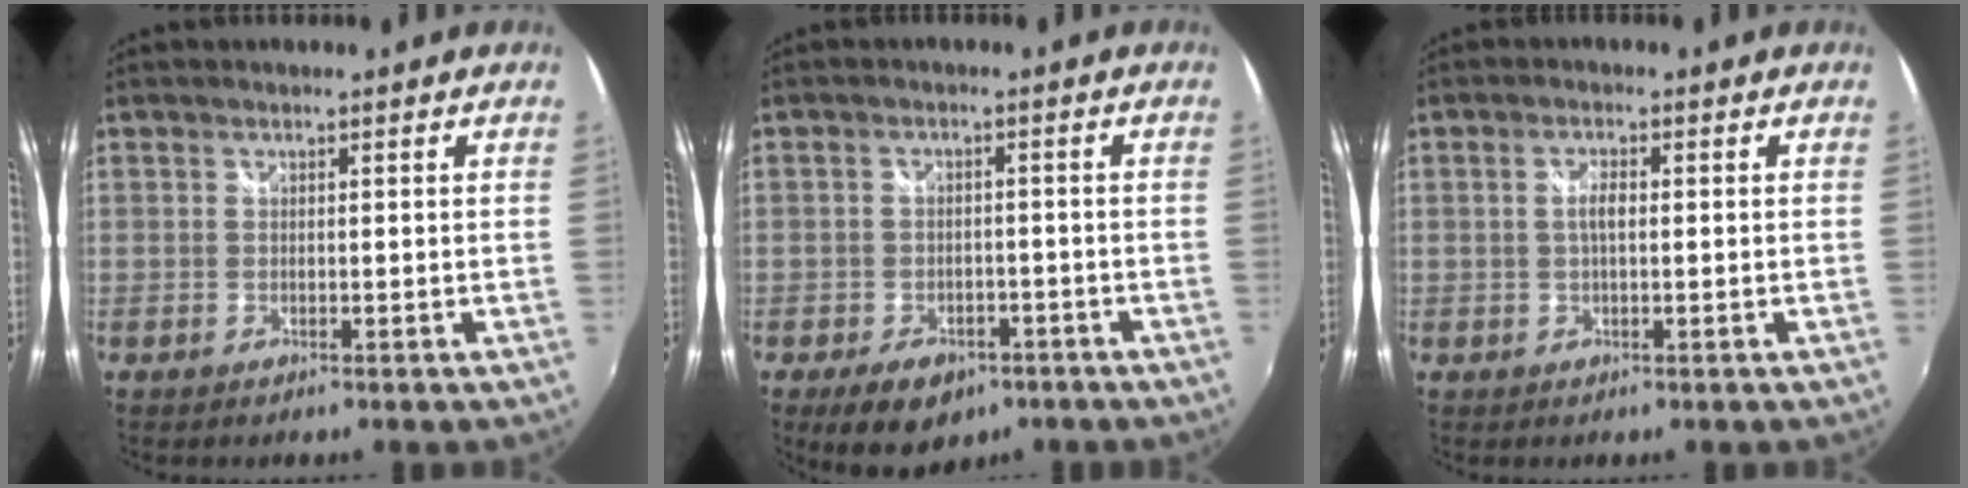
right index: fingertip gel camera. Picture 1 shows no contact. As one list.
[{"total": 8.8, "force": [-5.6, 5.1, 4.4], "torque": [-0.096, -0.004, -0.075]}, {"total": 2.4, "force": [0.1, 0.9, 2.2], "torque": [-0.043, 0.004, -0.001]}]